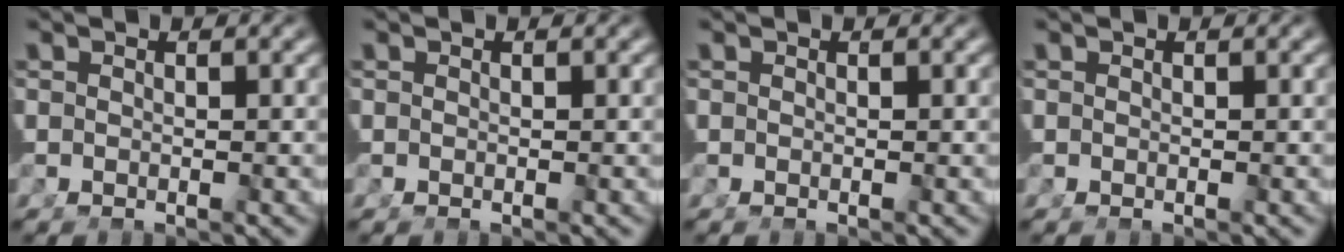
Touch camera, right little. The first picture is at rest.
{"total": 0.0}
{"total": 0.0}
{"total": 0.0}